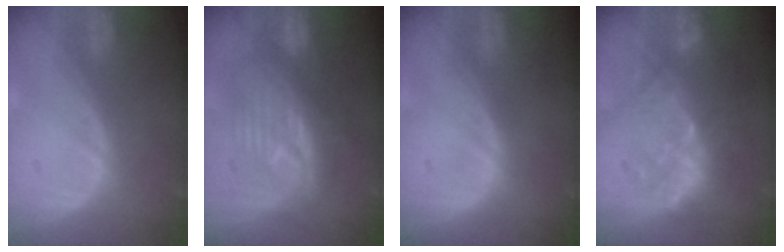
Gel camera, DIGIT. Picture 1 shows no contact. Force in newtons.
{"total": 8.3, "press": 8.3, "slide": 0.2}
{"total": 0.0}
{"total": 9.4, "press": 9.0, "slide": 2.7}